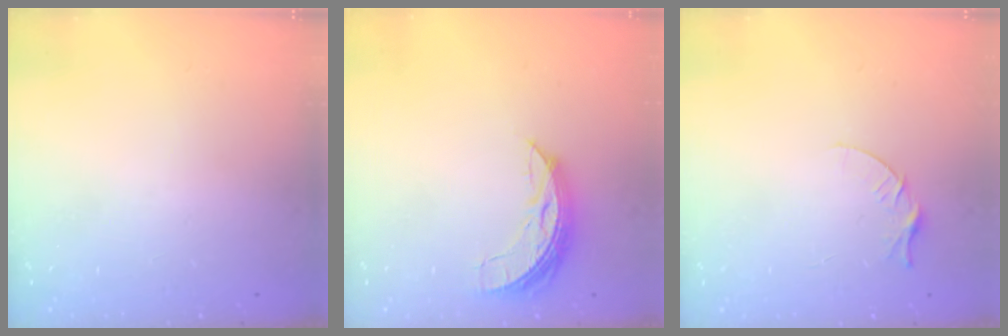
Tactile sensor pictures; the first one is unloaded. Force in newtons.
{"total": 6.8, "press": 6.8, "slide": 0.4}
{"total": 4.4, "press": 4.4, "slide": 0.5}